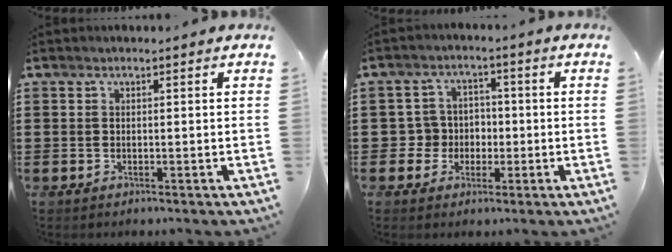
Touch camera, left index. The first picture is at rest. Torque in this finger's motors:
{"motor_torque": [0.04, 0.22, 0.00, -0.01]}